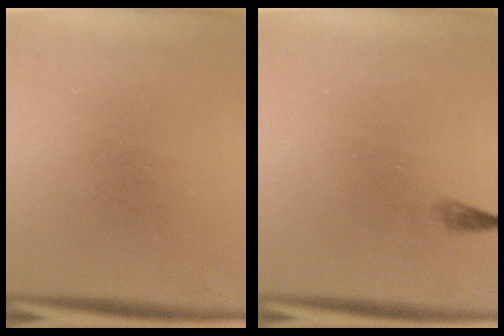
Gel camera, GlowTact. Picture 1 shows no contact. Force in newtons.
{"total": 0.7}